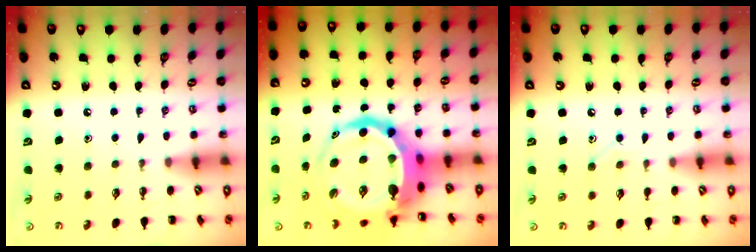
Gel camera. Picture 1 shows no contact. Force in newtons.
{"total": 12.8, "press": 12.3, "slide": 3.6}
{"total": 6.0, "press": 5.9, "slide": 1.3}